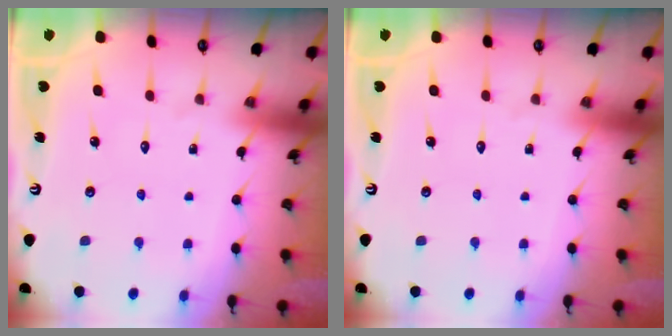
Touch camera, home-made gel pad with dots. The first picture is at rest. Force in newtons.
{"total": 0.0}